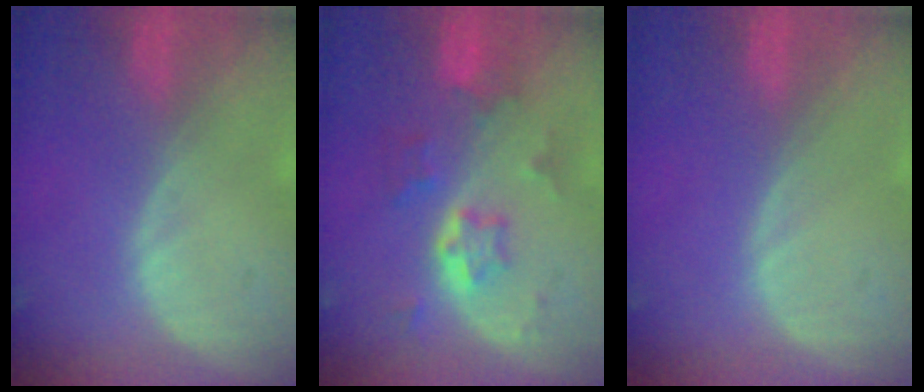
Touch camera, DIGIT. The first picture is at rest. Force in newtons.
{"total": 5.9, "press": 5.4, "slide": 2.5}
{"total": 0.0}